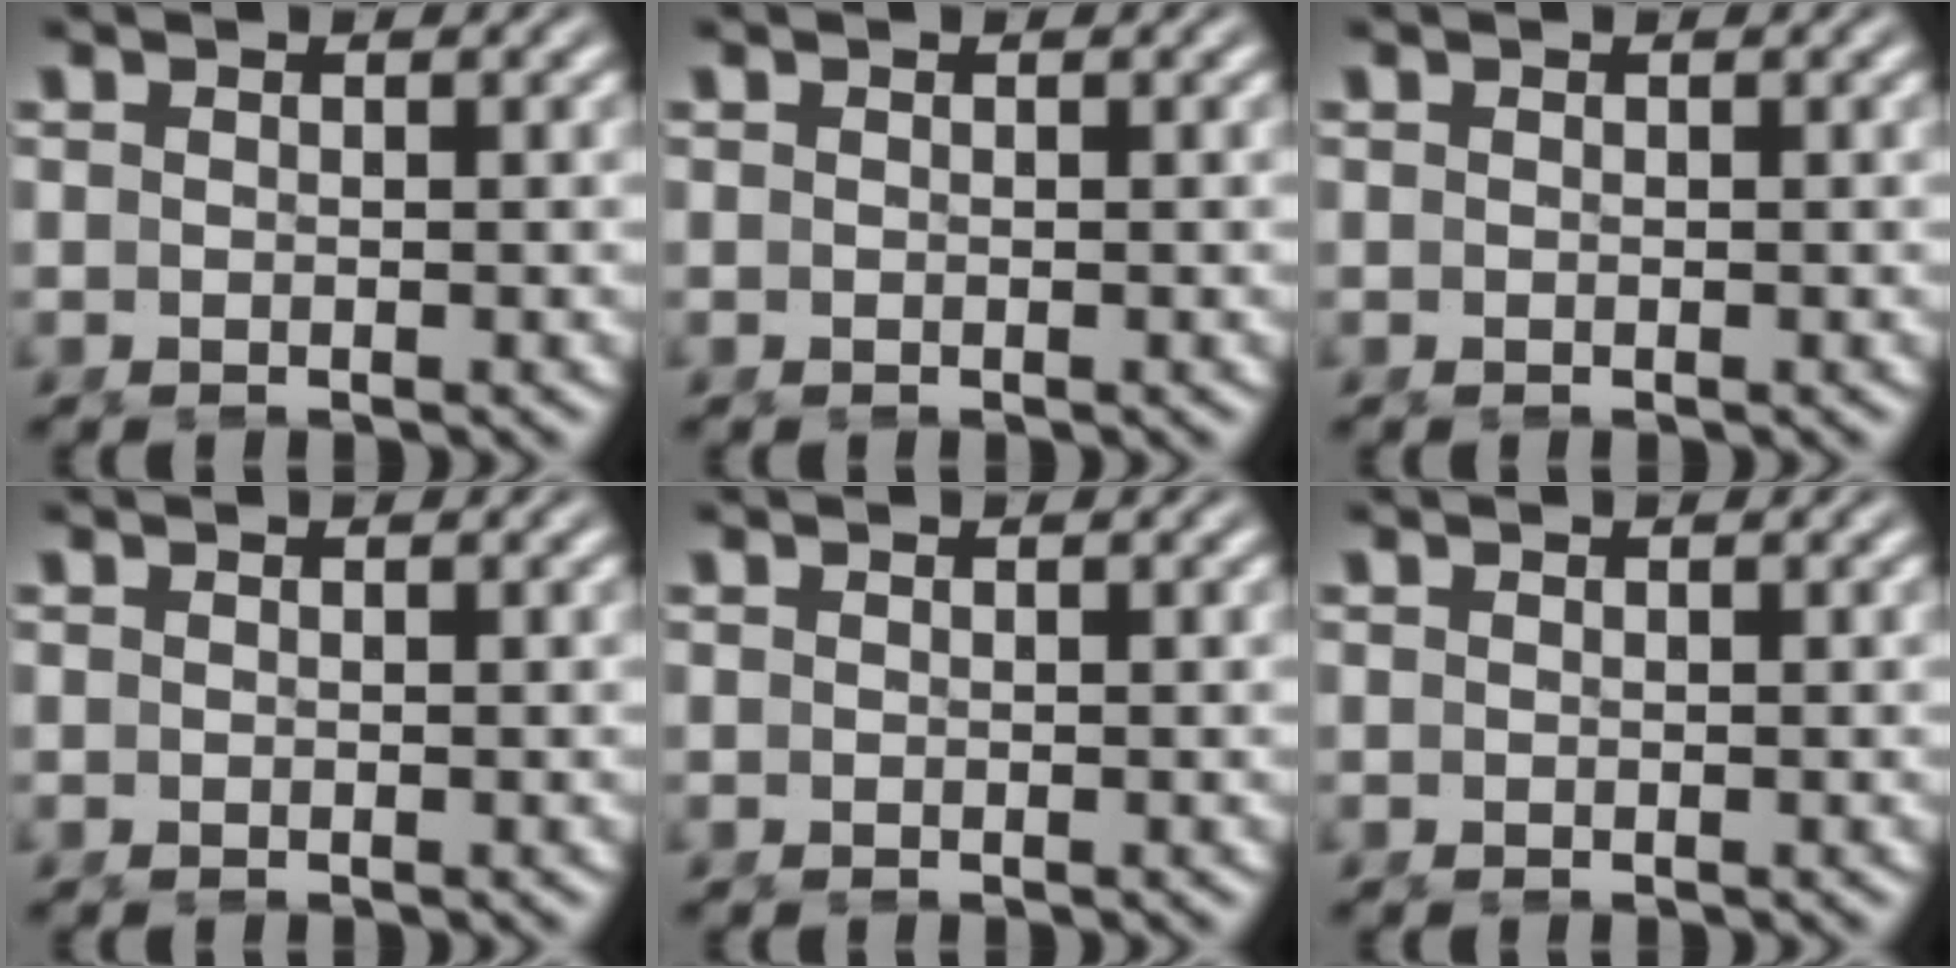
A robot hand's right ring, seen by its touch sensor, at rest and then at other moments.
{"total": 0.0}
{"total": 0.0}
{"total": 0.0}
{"total": 0.0}
{"total": 0.0}